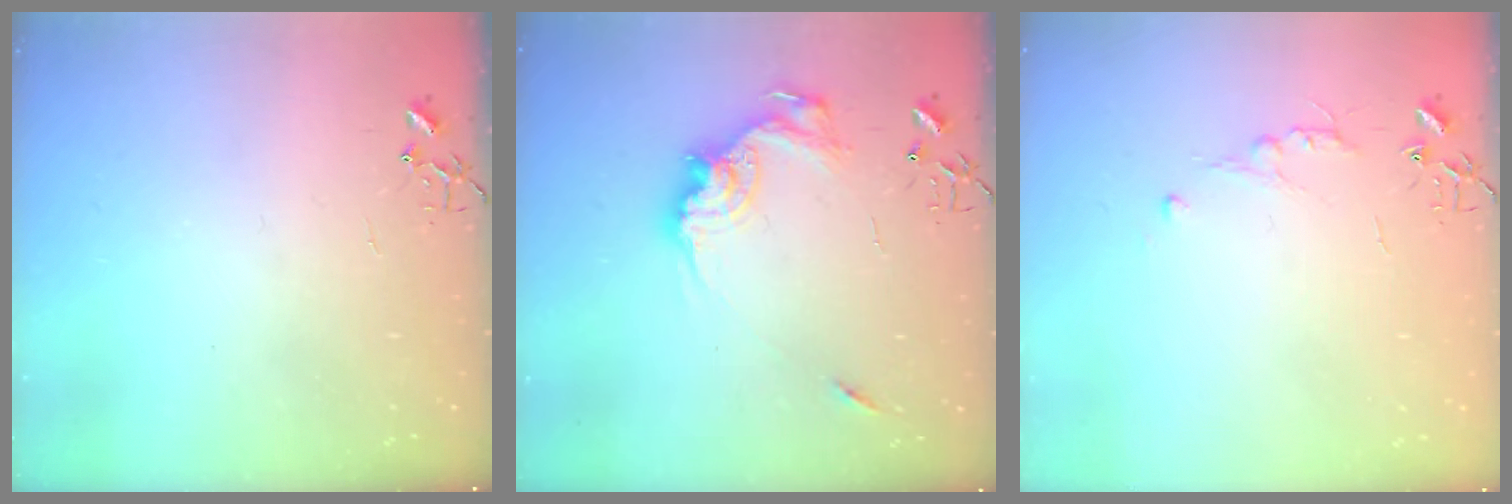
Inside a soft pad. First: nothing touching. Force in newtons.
{"total": 14.8, "press": 14.8, "slide": 0.8}
{"total": 4.8, "press": 4.8, "slide": 0.7}